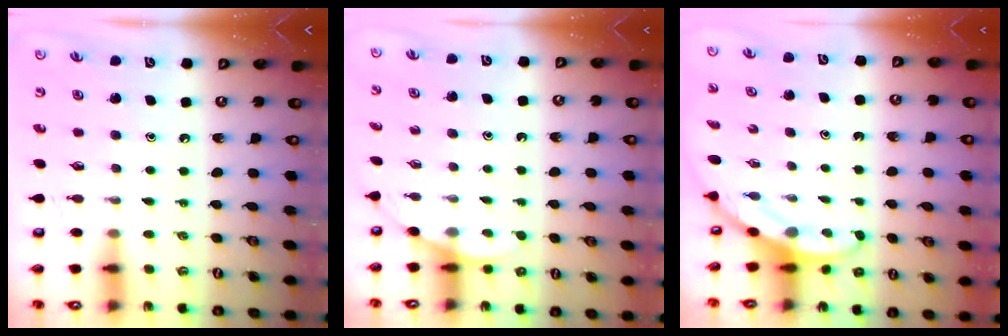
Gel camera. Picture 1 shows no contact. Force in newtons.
{"total": 2.6, "press": 2.6, "slide": 0.2}
{"total": 3.0, "press": 3.0, "slide": 0.1}